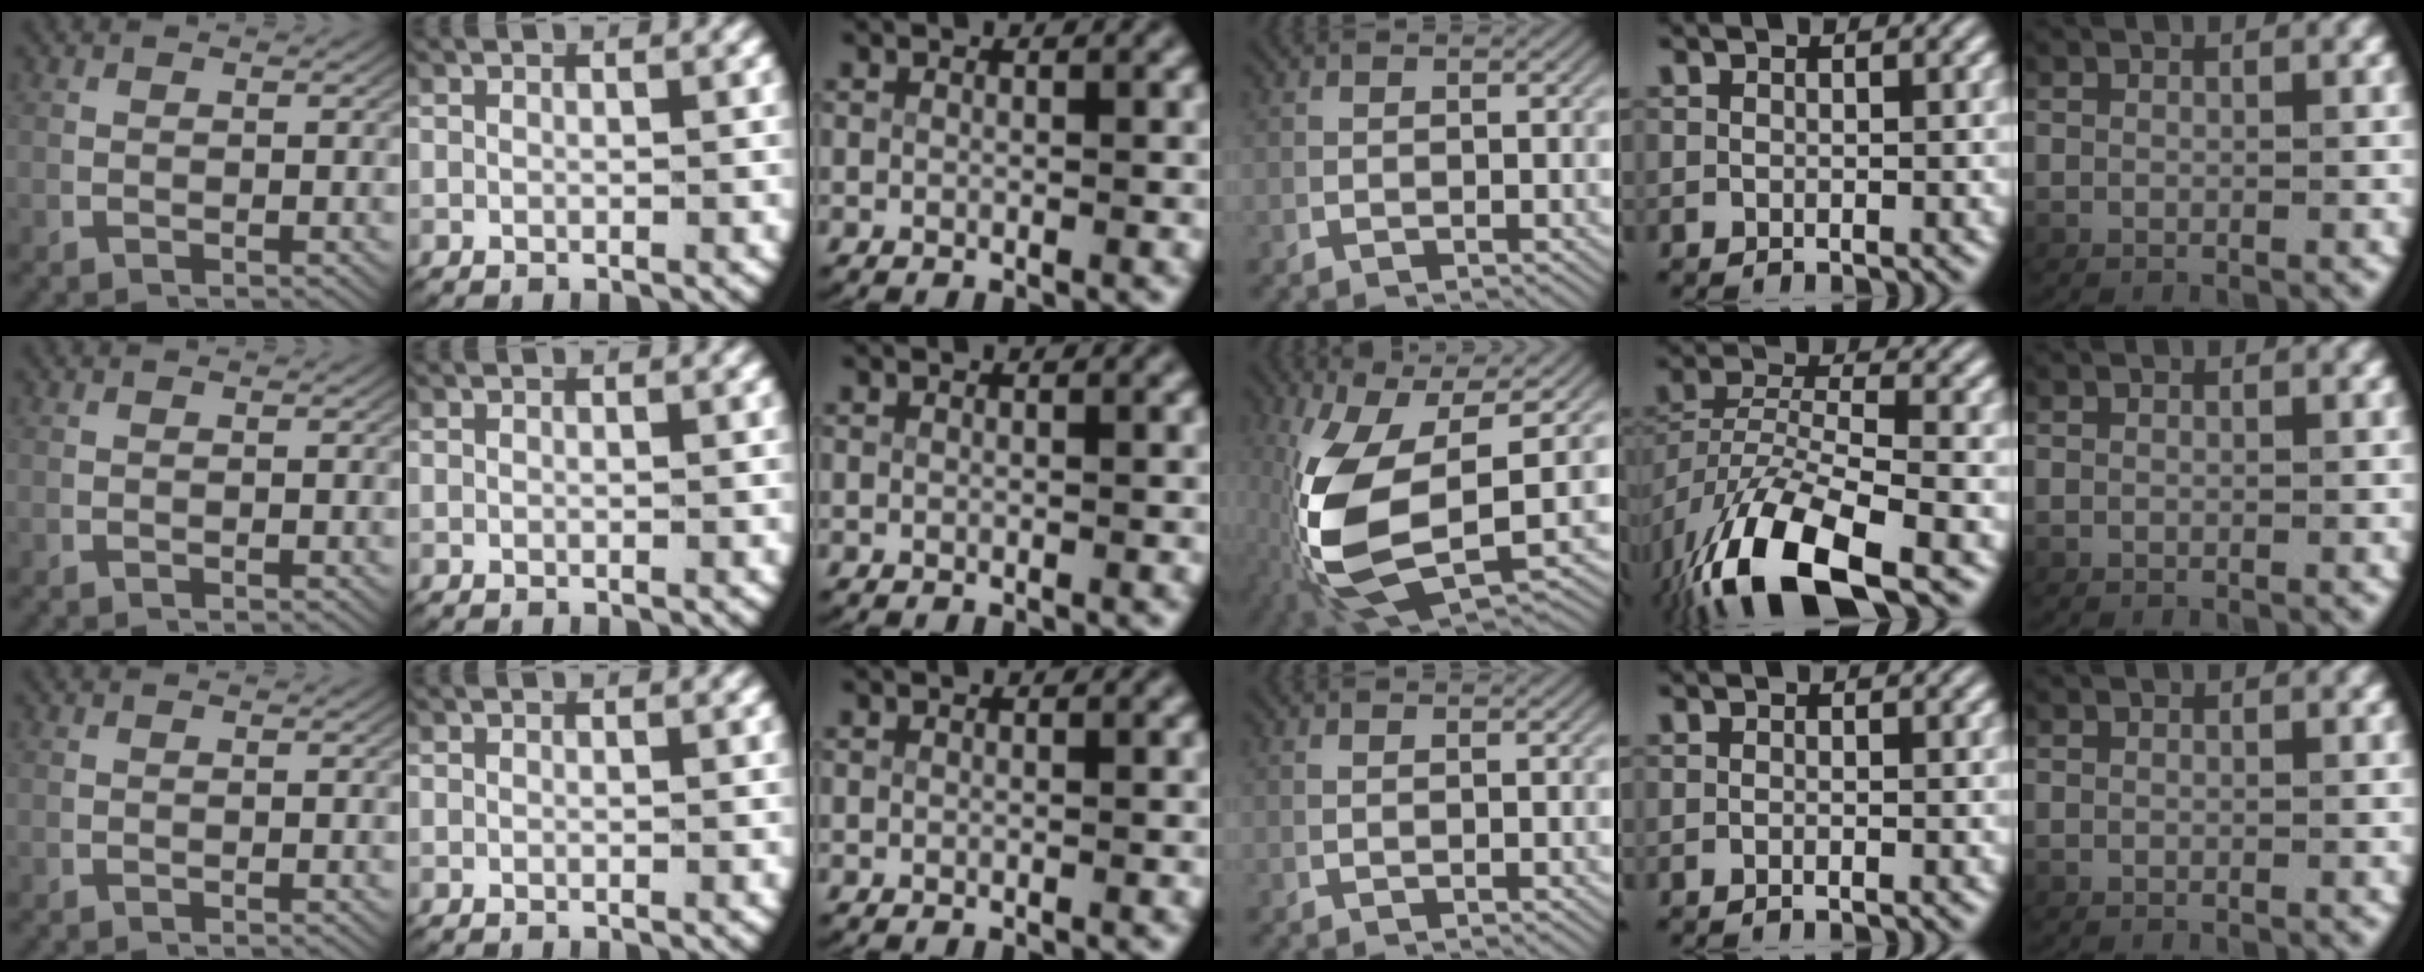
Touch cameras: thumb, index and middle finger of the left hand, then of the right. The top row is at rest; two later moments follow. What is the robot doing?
{"motion": "lift_and_place", "object": "scissors"}